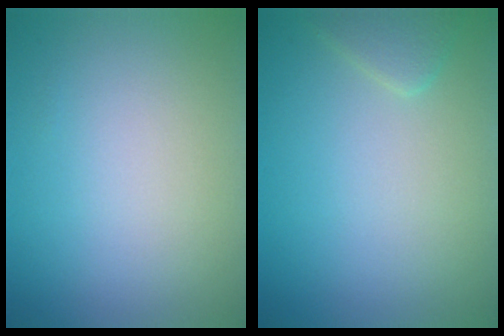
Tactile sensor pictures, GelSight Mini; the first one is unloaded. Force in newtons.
{"total": 1.4, "press": 1.4, "slide": 0.1}